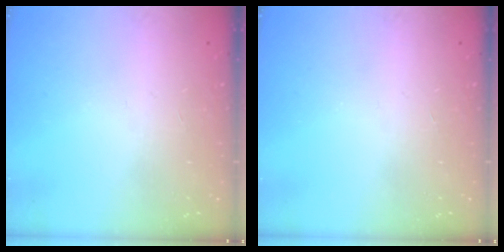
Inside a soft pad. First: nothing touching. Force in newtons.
{"total": 0.0}